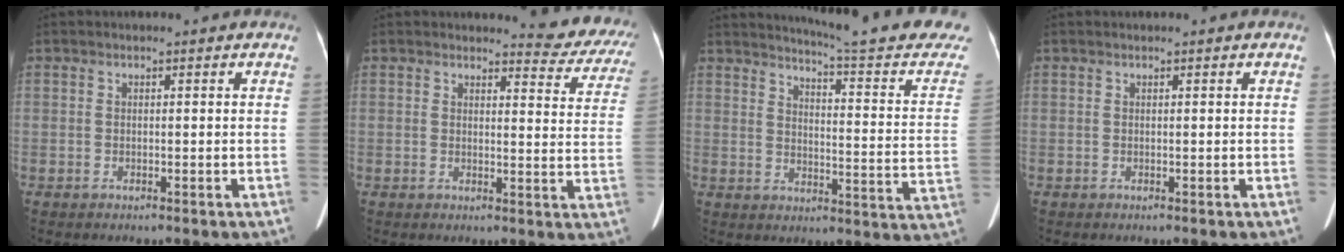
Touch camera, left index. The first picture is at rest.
{"total": 8.8, "force": [8.6, 1.7, 1.2], "torque": [0.008, -0.050, 0.069]}
{"total": 21.8, "force": [20.5, 0.0, 7.5], "torque": [-0.105, -0.114, 0.234]}
{"total": 0.0}